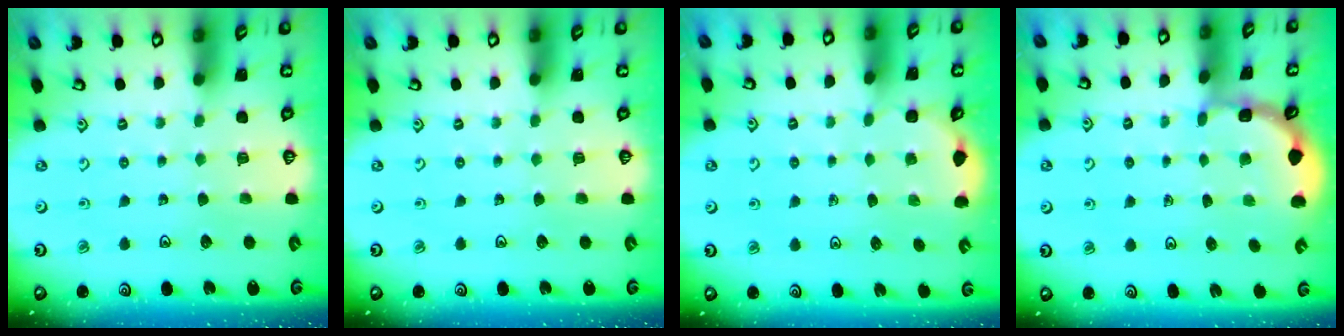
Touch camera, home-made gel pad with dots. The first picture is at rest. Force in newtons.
{"total": 0.0}
{"total": 2.0, "press": 1.7, "slide": 1.1}
{"total": 2.1, "press": 2.1, "slide": 0.1}